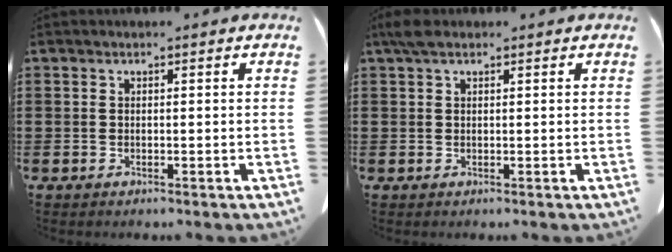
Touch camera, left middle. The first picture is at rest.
{"total": 2.0, "force": [1.2, 0.9, 1.4], "torque": [-0.032, 0.004, 0.022]}